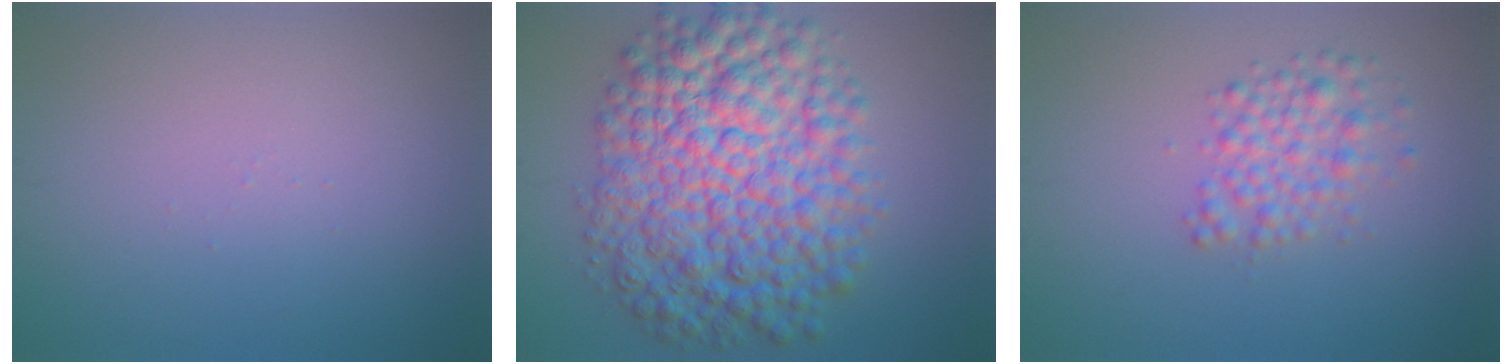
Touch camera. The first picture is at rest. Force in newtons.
{"total": 12.3, "press": 12.3, "slide": 0.2}
{"total": 2.9, "press": 2.9, "slide": 0.1}